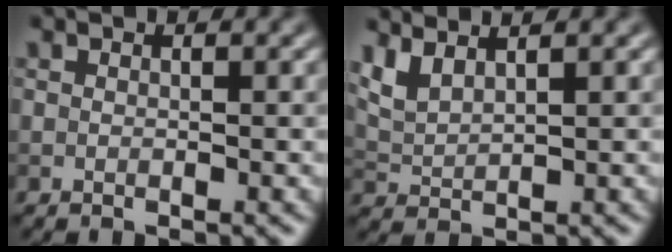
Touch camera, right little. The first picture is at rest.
{"total": 2.7, "force": [2.1, 0.8, 1.6], "torque": [-0.044, 0.005, 0.049]}